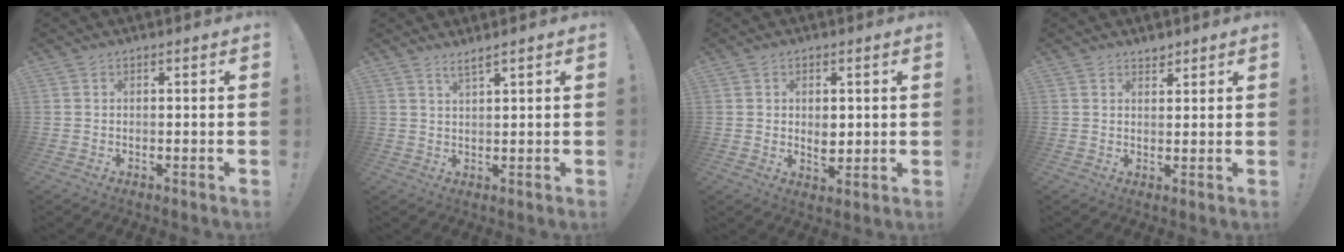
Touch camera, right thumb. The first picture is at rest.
{"total": 2.9, "force": [2.3, 0.0, 1.7], "torque": [-0.035, -0.011, 0.039]}
{"total": 4.0, "force": [0.4, 3.2, 2.3], "torque": [-0.020, -0.005, 0.004]}
{"total": 2.2, "force": [2.0, 0.9, 0.5], "torque": [0.010, -0.017, 0.033]}